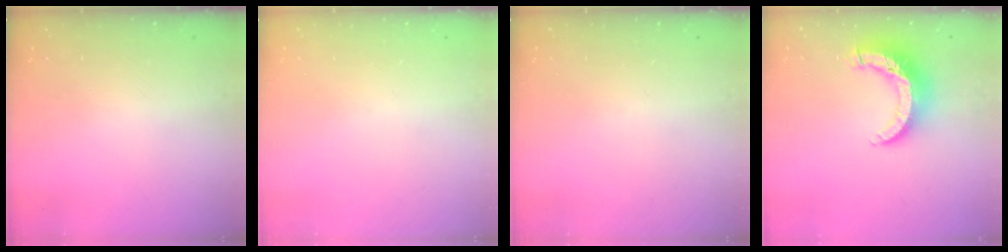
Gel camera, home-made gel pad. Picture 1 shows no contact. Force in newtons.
{"total": 0.0}
{"total": 0.0}
{"total": 13.1, "press": 13.0, "slide": 1.3}